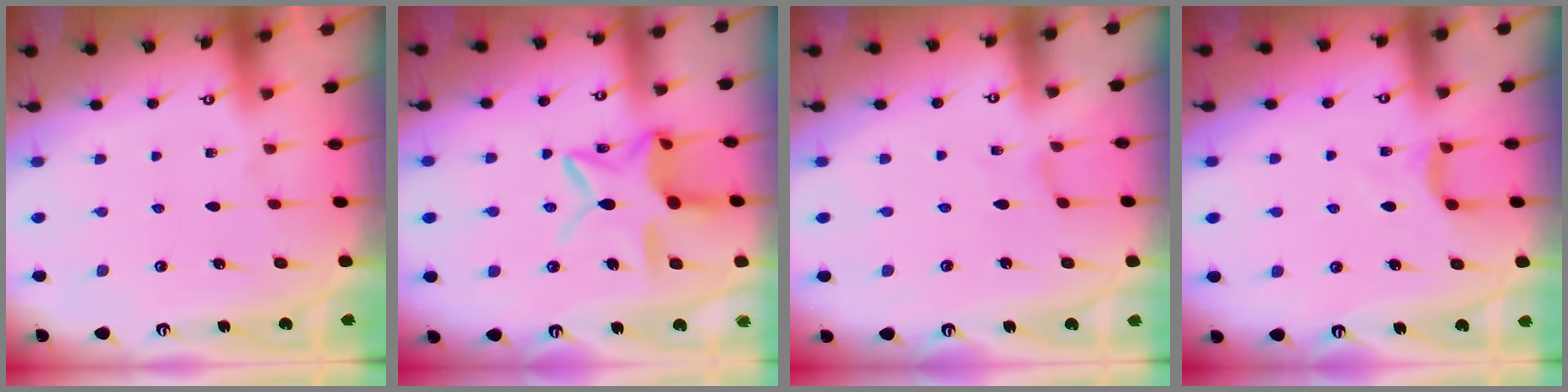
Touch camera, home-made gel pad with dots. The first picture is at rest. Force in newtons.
{"total": 13.9, "press": 13.8, "slide": 1.0}
{"total": 0.0}
{"total": 4.5, "press": 4.5, "slide": 0.6}